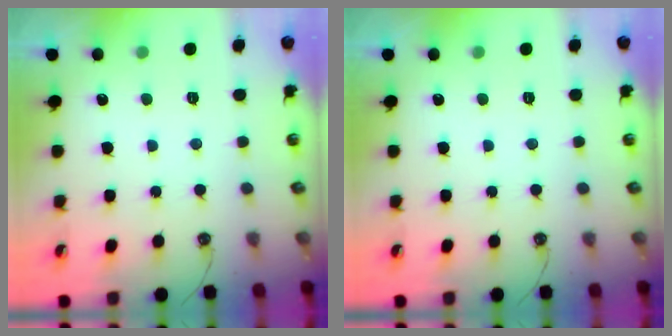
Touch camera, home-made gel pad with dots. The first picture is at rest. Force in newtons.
{"total": 0.0}